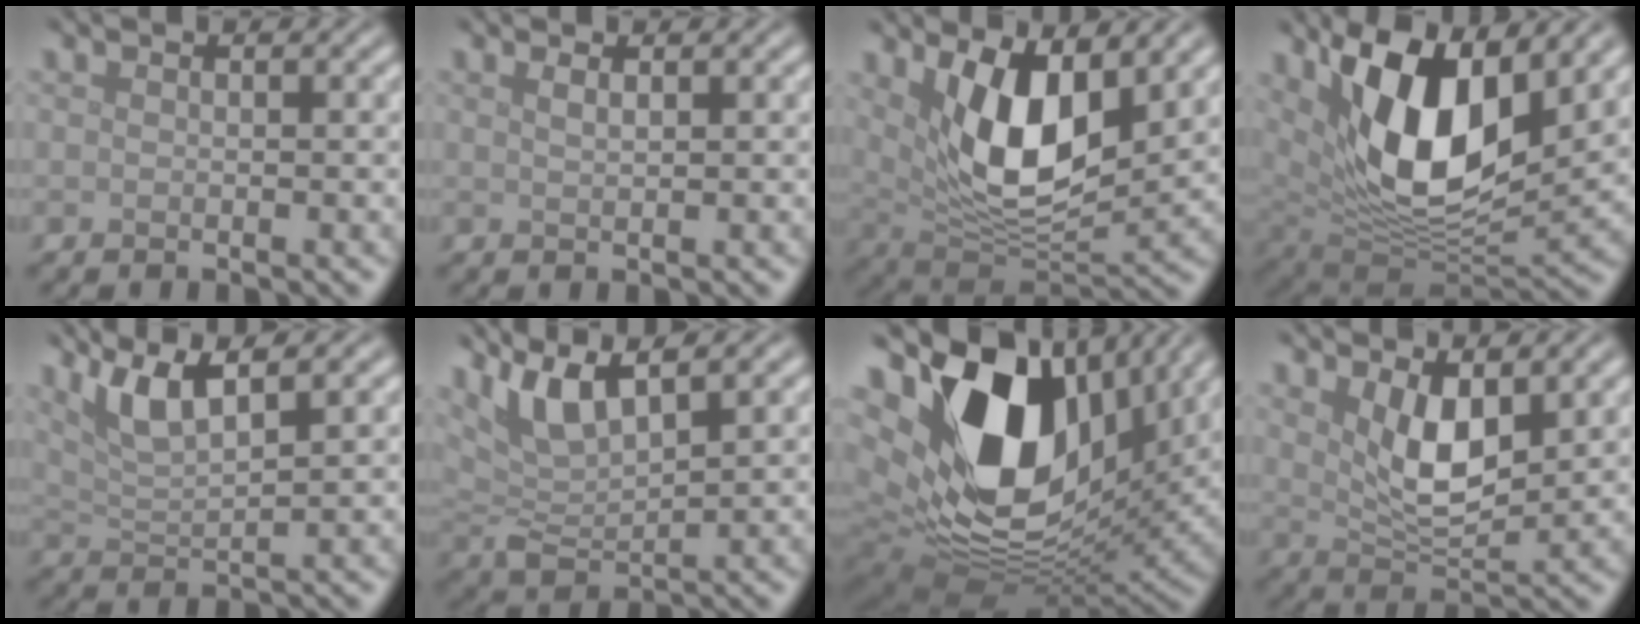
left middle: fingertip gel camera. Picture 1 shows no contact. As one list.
[{"total": 0.9, "force": [0.6, 0.3, 0.6], "torque": [-0.011, -0.001, 0.009]}, {"total": 8.9, "force": [2.8, 4.0, 7.5], "torque": [-0.141, -0.022, 0.053]}, {"total": 12.9, "force": [4.6, 6.1, 10.3], "torque": [-0.181, -0.007, 0.083]}, {"total": 4.6, "force": [2.9, 1.0, 3.4], "torque": [-0.067, 0.005, 0.057]}, {"total": 5.7, "force": [3.6, 1.6, 4.0], "torque": [-0.091, 0.004, 0.072]}, {"total": 17.5, "force": [6.0, 10.9, 12.2], "torque": [-0.260, -0.006, 0.115]}, {"total": 4.9, "force": [1.8, 2.1, 4.0], "torque": [-0.082, -0.015, 0.037]}]